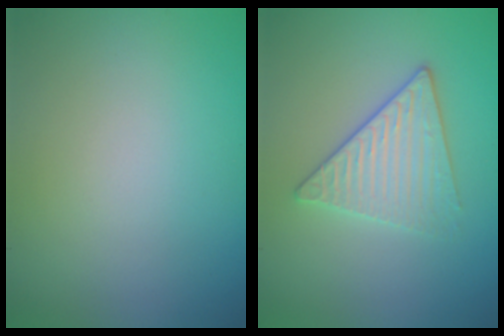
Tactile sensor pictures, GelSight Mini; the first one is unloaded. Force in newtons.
{"total": 3.4, "press": 3.1, "slide": 1.3}